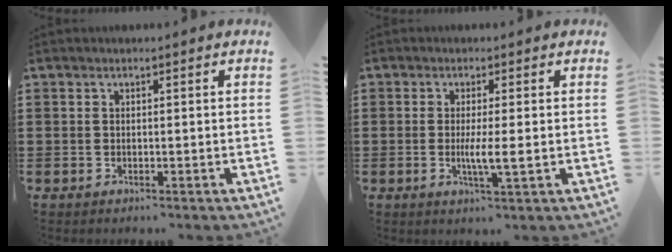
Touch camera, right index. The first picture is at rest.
{"total": 3.9, "force": [-0.4, 0.1, 3.9], "torque": [-0.069, -0.007, -0.009]}